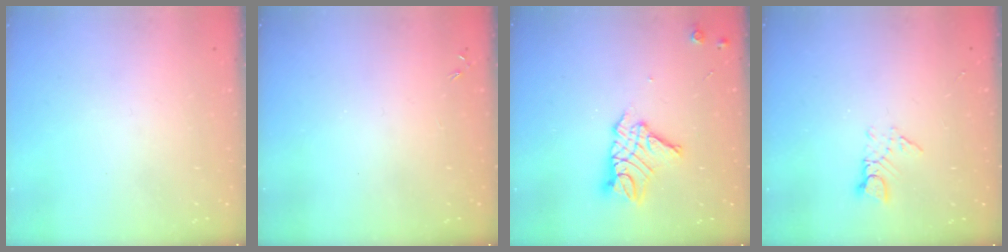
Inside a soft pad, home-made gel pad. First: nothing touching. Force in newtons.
{"total": 0.0}
{"total": 11.0, "press": 11.0, "slide": 1.1}
{"total": 3.2, "press": 3.1, "slide": 0.3}